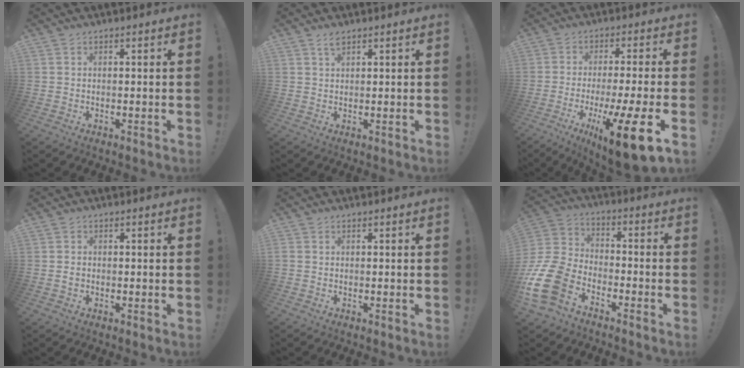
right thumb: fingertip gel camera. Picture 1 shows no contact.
{"total": 2.3, "force": [1.7, 0.8, 1.3], "torque": [-0.020, -0.005, 0.029]}
{"total": 17.3, "force": [-7.9, 1.9, 15.2], "torque": [-0.234, 0.031, -0.120]}
{"total": 1.1, "force": [-0.2, 0.9, 0.6], "torque": [-0.010, 0.005, -0.004]}
{"total": 0.0}
{"total": 17.0, "force": [-9.5, 10.5, 9.4], "torque": [-0.196, 0.064, -0.163]}